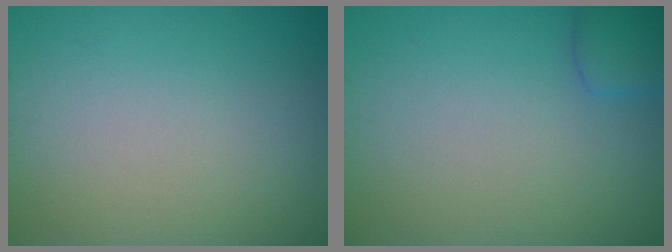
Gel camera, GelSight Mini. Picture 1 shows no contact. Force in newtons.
{"total": 2.0, "press": 2.0, "slide": 0.1}